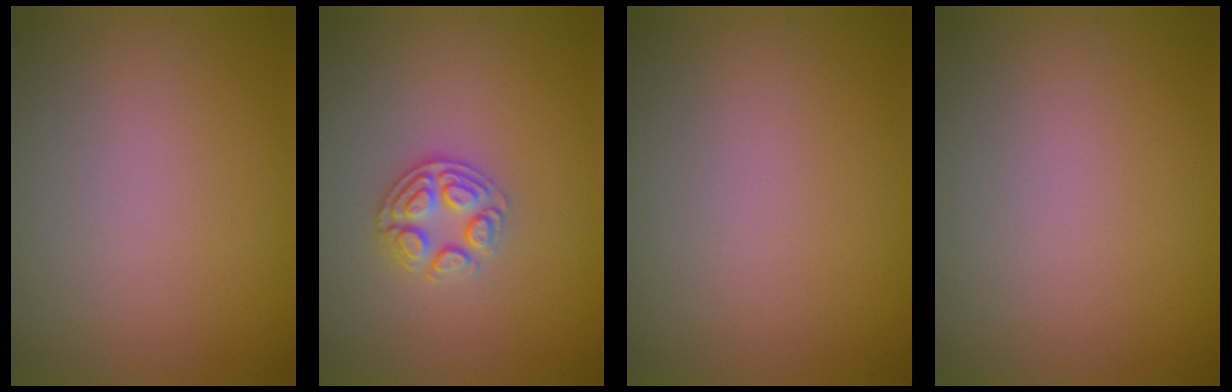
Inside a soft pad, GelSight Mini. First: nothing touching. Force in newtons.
{"total": 2.7, "press": 2.5, "slide": 0.9}
{"total": 0.0}
{"total": 0.0}